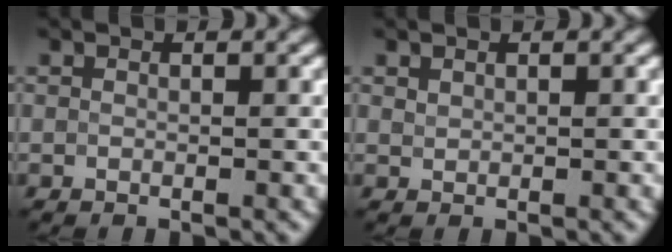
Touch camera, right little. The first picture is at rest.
{"total": 0.7, "force": [0.4, 0.5, 0.2], "torque": [-0.002, -0.001, 0.006]}